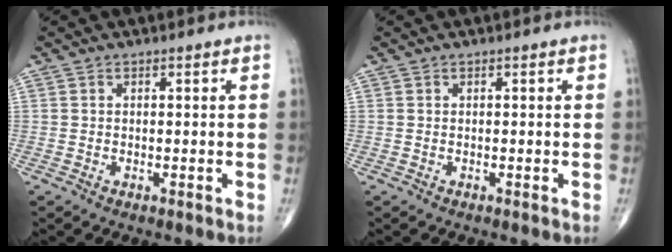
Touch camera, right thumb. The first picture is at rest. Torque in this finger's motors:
{"motor_torque": [0.14, -0.10, 0.12, 0.15, 0.01]}